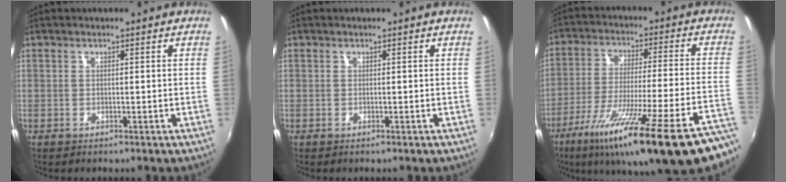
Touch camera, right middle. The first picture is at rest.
{"total": 0.0}
{"total": 29.7, "force": [-21.1, 2.8, 20.8], "torque": [-0.323, -0.098, -0.312]}